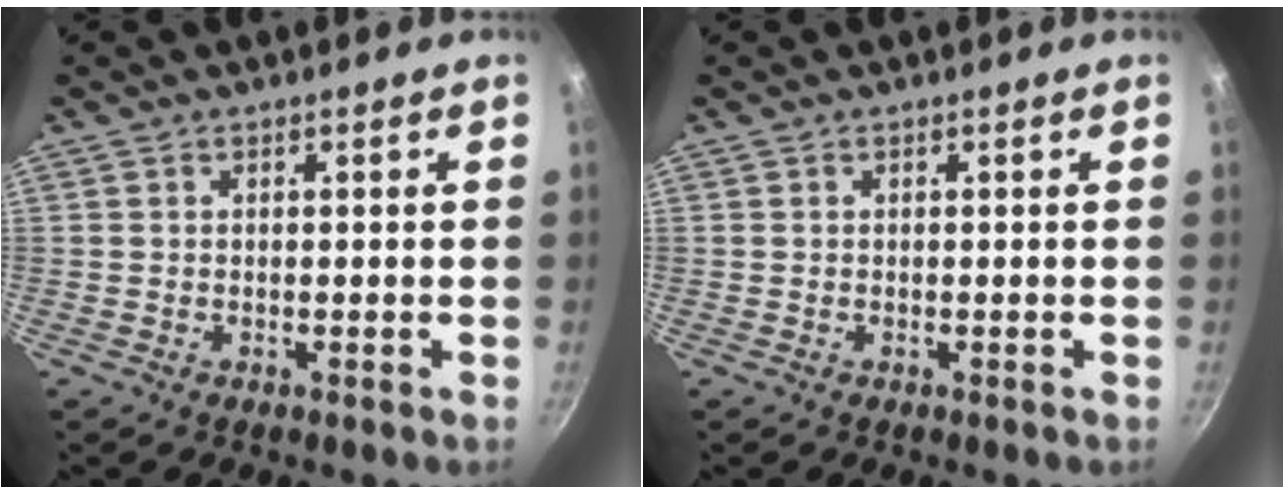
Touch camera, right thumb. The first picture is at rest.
{"total": 0.0}